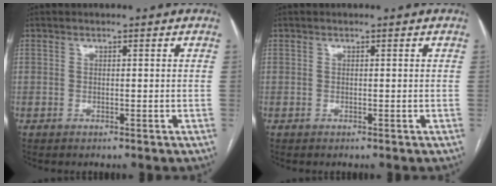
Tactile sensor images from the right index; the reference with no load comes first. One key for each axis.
{"total": 0.0}